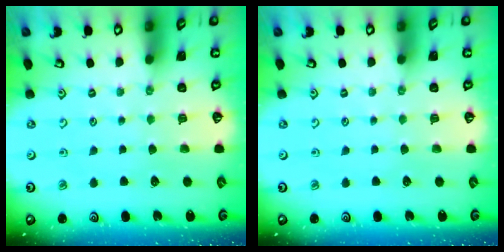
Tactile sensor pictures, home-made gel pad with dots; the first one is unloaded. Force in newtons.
{"total": 0.0}